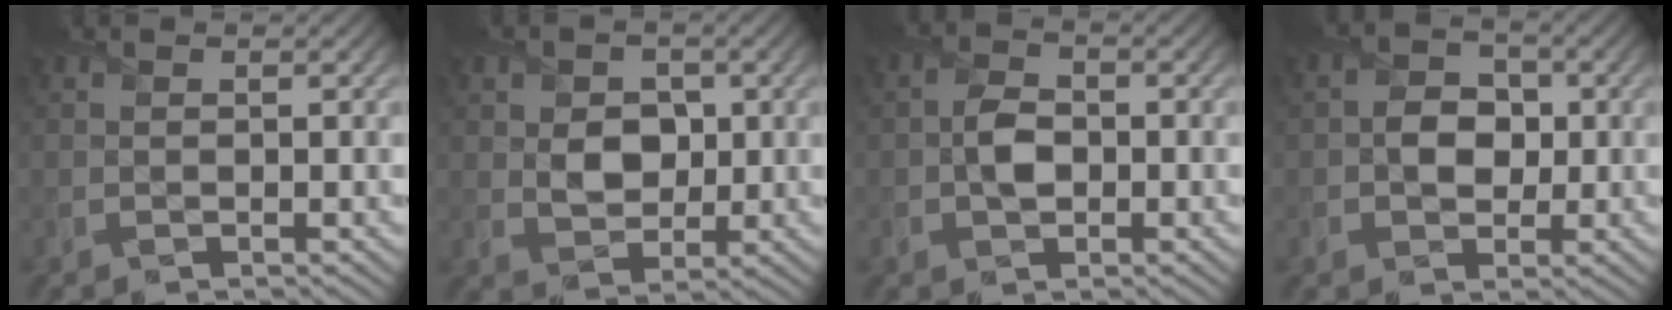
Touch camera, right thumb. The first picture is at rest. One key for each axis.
{"total": 4.8, "fx": 0.5, "fy": 3.8, "fz": 2.8, "tx": -0.064, "ty": -0.009, "tz": 0.004}
{"total": 3.4, "fx": -0.6, "fy": 2.3, "fz": 2.3, "tx": -0.048, "ty": 0.000, "tz": -0.015}
{"total": 3.7, "fx": -0.5, "fy": 3.1, "fz": 2.0, "tx": -0.031, "ty": -0.003, "tz": -0.021}